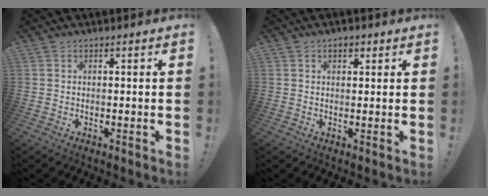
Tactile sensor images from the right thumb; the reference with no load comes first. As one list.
[{"total": 2.3, "force": [1.1, 1.3, 1.5], "torque": [-0.018, 0.000, 0.017]}]